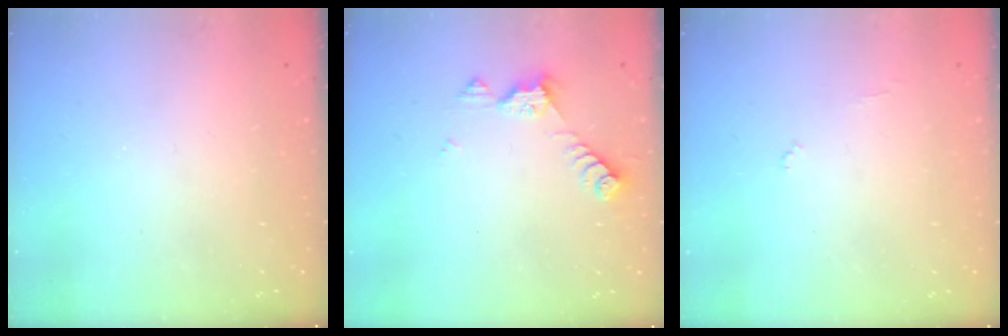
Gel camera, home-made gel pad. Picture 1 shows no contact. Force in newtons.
{"total": 6.7, "press": 6.7, "slide": 0.4}
{"total": 3.9, "press": 3.9, "slide": 0.3}